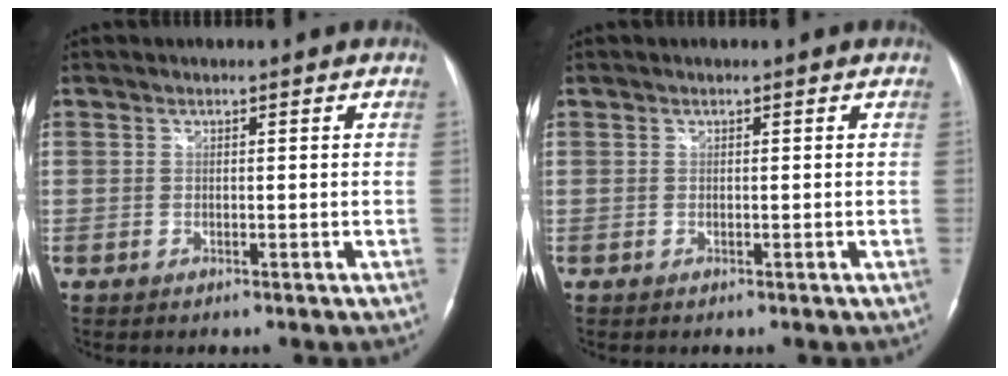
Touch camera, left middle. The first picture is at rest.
{"total": 0.0}